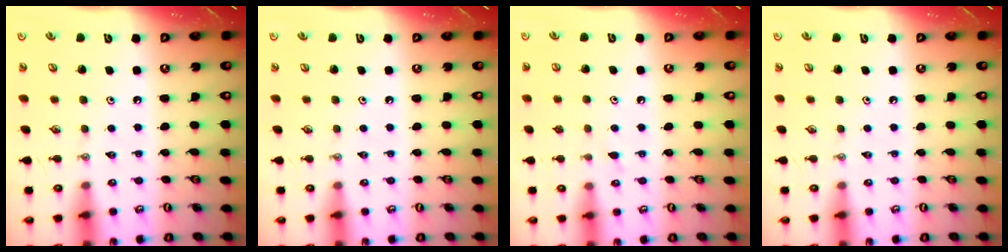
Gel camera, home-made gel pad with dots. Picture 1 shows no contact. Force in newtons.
{"total": 0.0}
{"total": 6.2, "press": 6.2, "slide": 0.5}
{"total": 0.0}